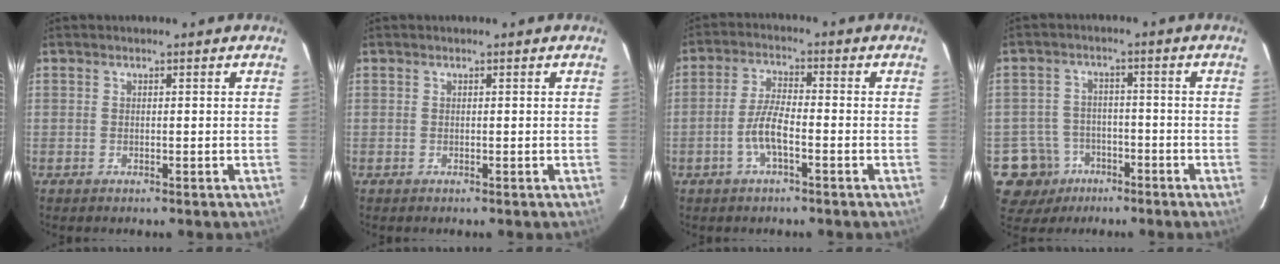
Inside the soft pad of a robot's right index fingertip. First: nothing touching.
{"total": 0.0}
{"total": 5.5, "force": [-2.3, 1.3, 4.8], "torque": [-0.103, 0.004, -0.046]}
{"total": 8.2, "force": [-4.2, 7.0, 0.8], "torque": [-0.038, 0.030, -0.061]}